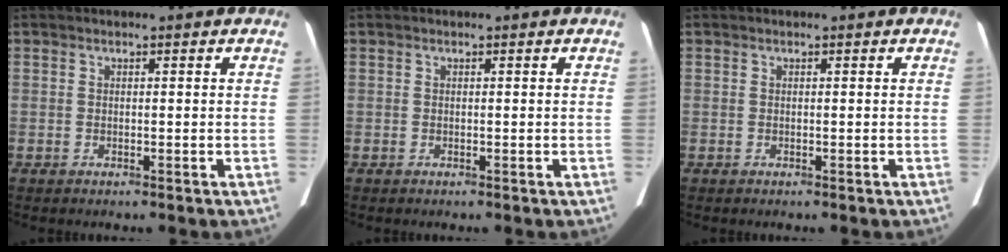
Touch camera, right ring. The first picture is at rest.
{"total": 0.0}
{"total": 0.0}